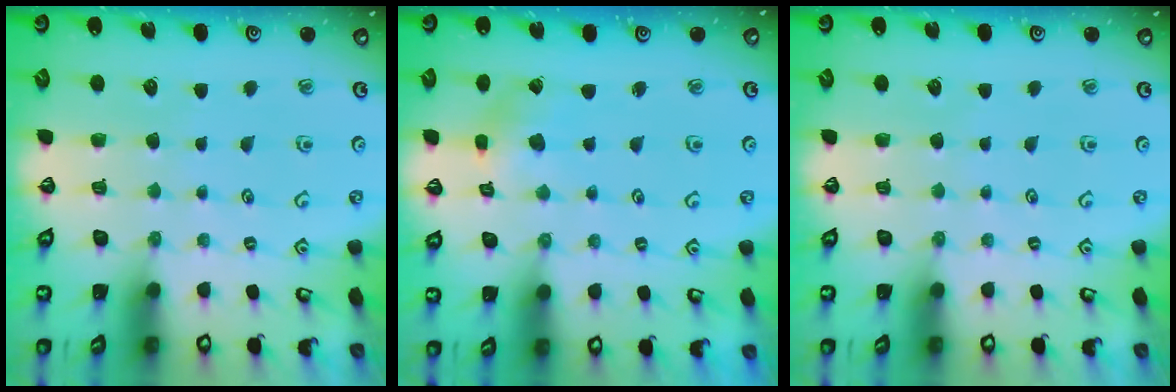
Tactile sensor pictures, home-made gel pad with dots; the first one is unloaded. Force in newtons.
{"total": 1.4, "press": 1.4, "slide": 0.2}
{"total": 0.0}